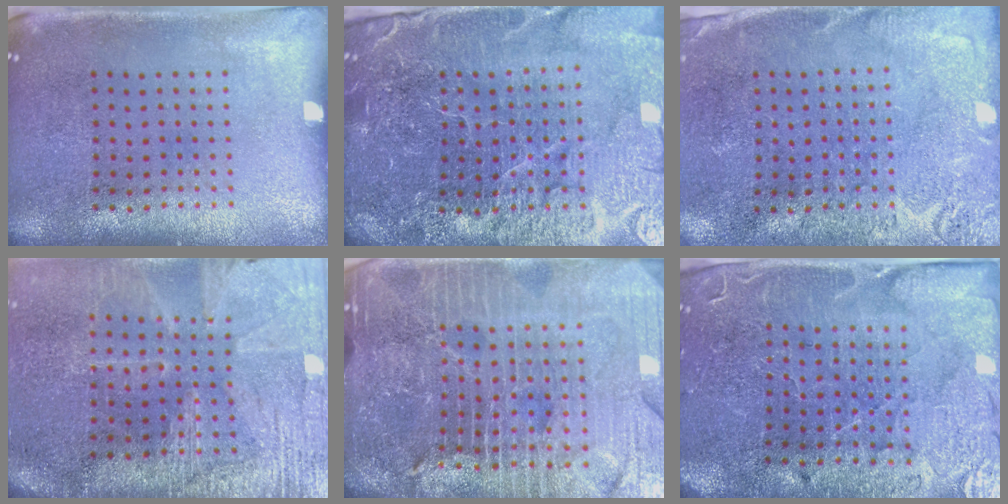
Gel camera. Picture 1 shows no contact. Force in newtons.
{"total": 5.8, "press": 5.2, "slide": 2.6}
{"total": 2.7, "press": 2.4, "slide": 1.1}
{"total": 3.5, "press": 3.3, "slide": 1.3}
{"total": 6.5, "press": 5.7, "slide": 3.1}
{"total": 3.6, "press": 3.4, "slide": 1.0}